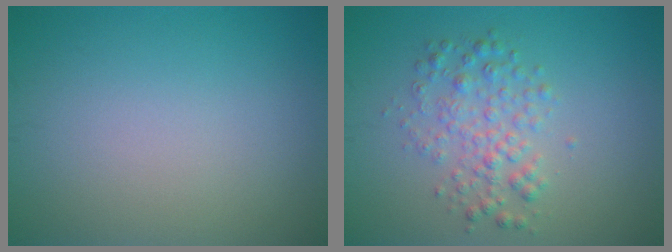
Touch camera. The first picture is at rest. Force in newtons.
{"total": 3.0, "press": 3.0, "slide": 0.1}